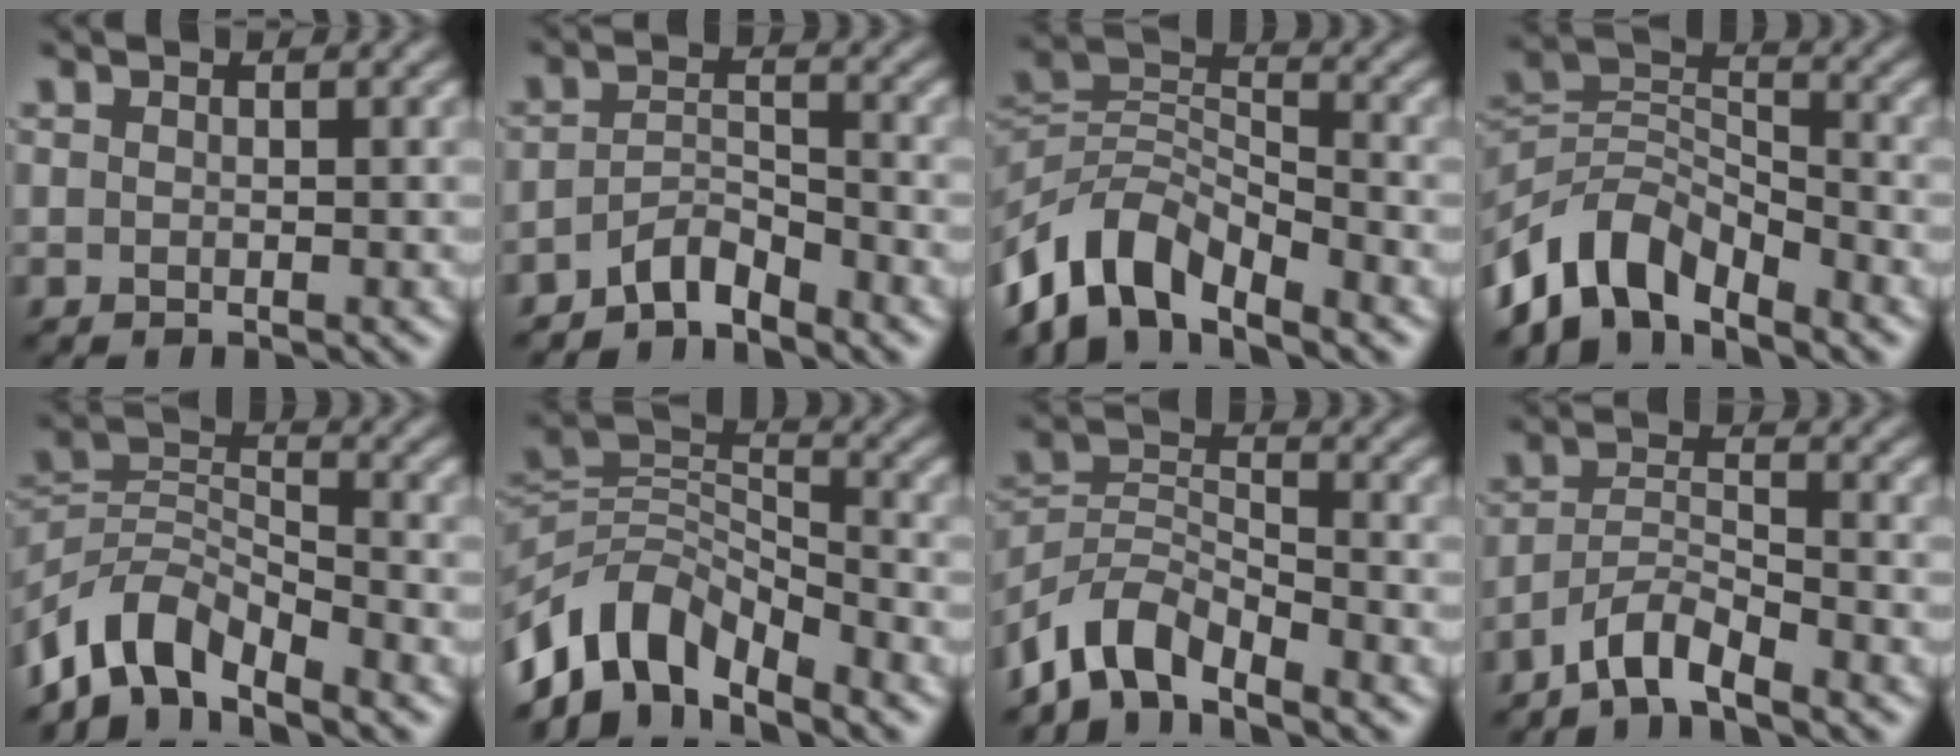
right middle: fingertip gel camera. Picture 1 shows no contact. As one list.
[{"total": 3.0, "force": [-2.6, 0.8, 1.2], "torque": [-0.022, 0.009, -0.053]}, {"total": 7.8, "force": [-5.7, 3.5, 4.1], "torque": [-0.069, 0.000, -0.124]}, {"total": 7.0, "force": [-5.3, 3.3, 3.3], "torque": [-0.049, -0.001, -0.113]}, {"total": 6.3, "force": [-5.0, 2.5, 2.9], "torque": [-0.045, 0.000, -0.105]}, {"total": 8.4, "force": [-5.6, 4.3, 4.5], "torque": [-0.074, -0.002, -0.113]}, {"total": 5.2, "force": [-4.3, 1.9, 2.3], "torque": [-0.038, 0.001, -0.094]}, {"total": 3.7, "force": [-3.0, 0.6, 2.0], "torque": [-0.035, 0.007, -0.067]}]